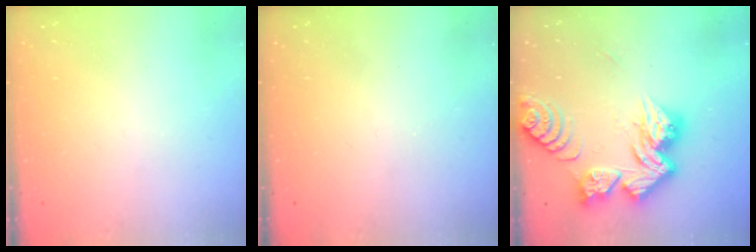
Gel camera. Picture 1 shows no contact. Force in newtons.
{"total": 0.0}
{"total": 16.4, "press": 16.4, "slide": 1.5}